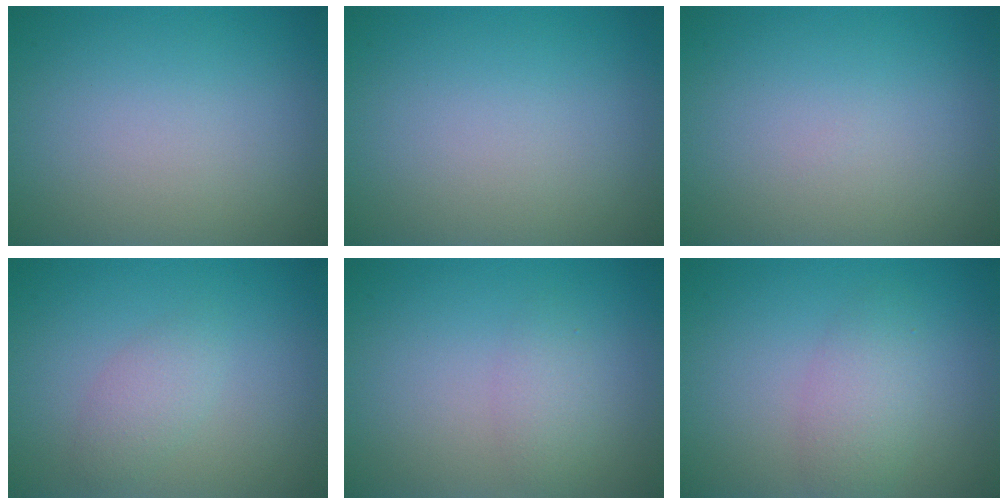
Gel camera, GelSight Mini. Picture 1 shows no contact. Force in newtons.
{"total": 0.0}
{"total": 0.0}
{"total": 1.8, "press": 1.8, "slide": 0.1}
{"total": 1.6, "press": 1.5, "slide": 0.2}
{"total": 1.9, "press": 1.9, "slide": 0.1}